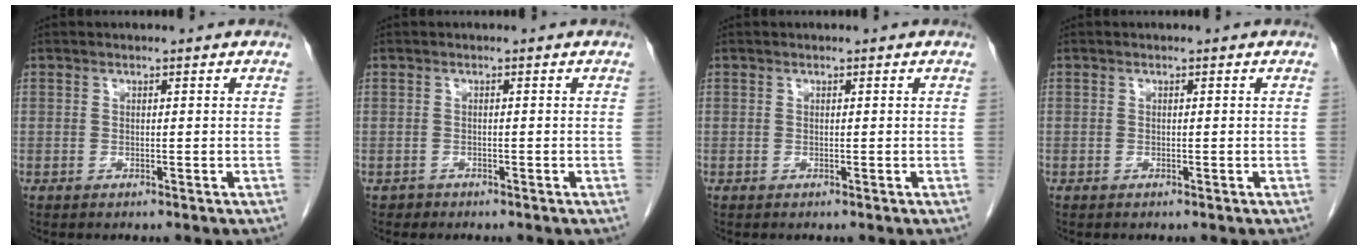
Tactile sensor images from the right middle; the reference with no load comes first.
{"total": 0.7, "force": [-0.5, 0.5, -0.2], "torque": [-0.002, 0.002, -0.011]}
{"total": 0.0}
{"total": 0.0}